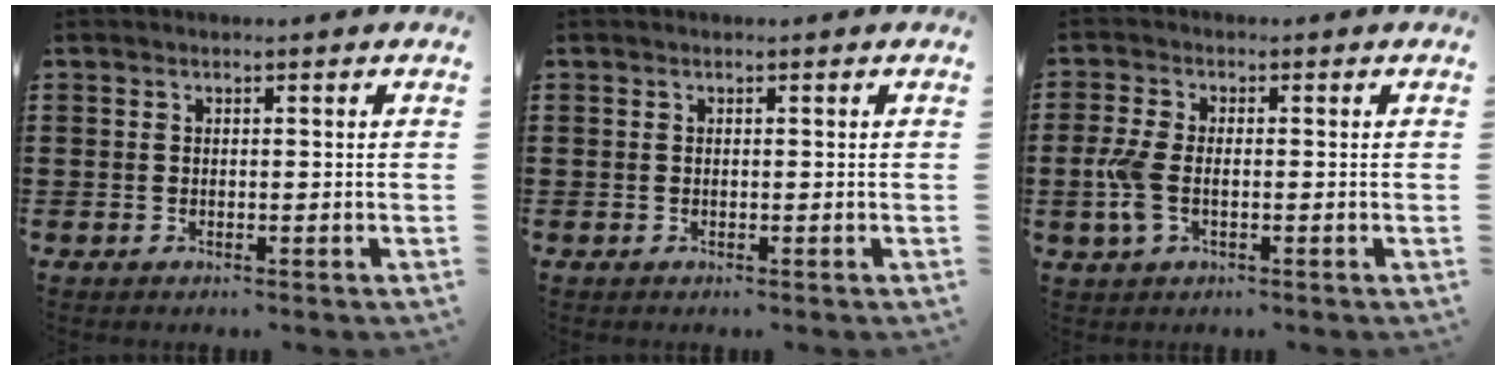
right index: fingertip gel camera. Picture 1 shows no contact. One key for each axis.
{"total": 0.0}
{"total": 4.6, "fx": -0.7, "fy": 2.4, "fz": 3.9, "tx": -0.098, "ty": -0.006, "tz": -0.020}